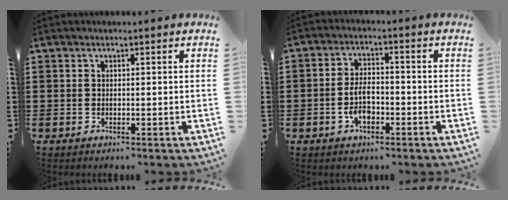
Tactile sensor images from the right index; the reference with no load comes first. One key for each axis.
{"total": 5.0, "fx": -1.6, "fy": 2.2, "fz": 4.2, "tx": -0.096, "ty": -0.003, "tz": -0.034}